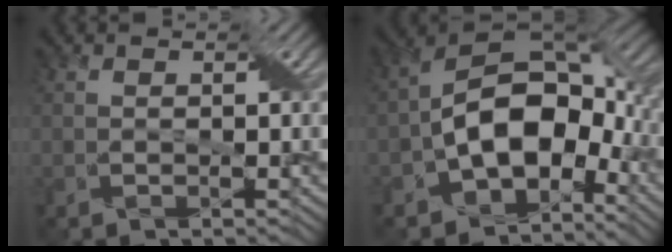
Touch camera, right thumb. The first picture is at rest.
{"total": 13.7, "force": [-4.2, 8.5, 9.8], "torque": [-0.166, -0.008, -0.094]}